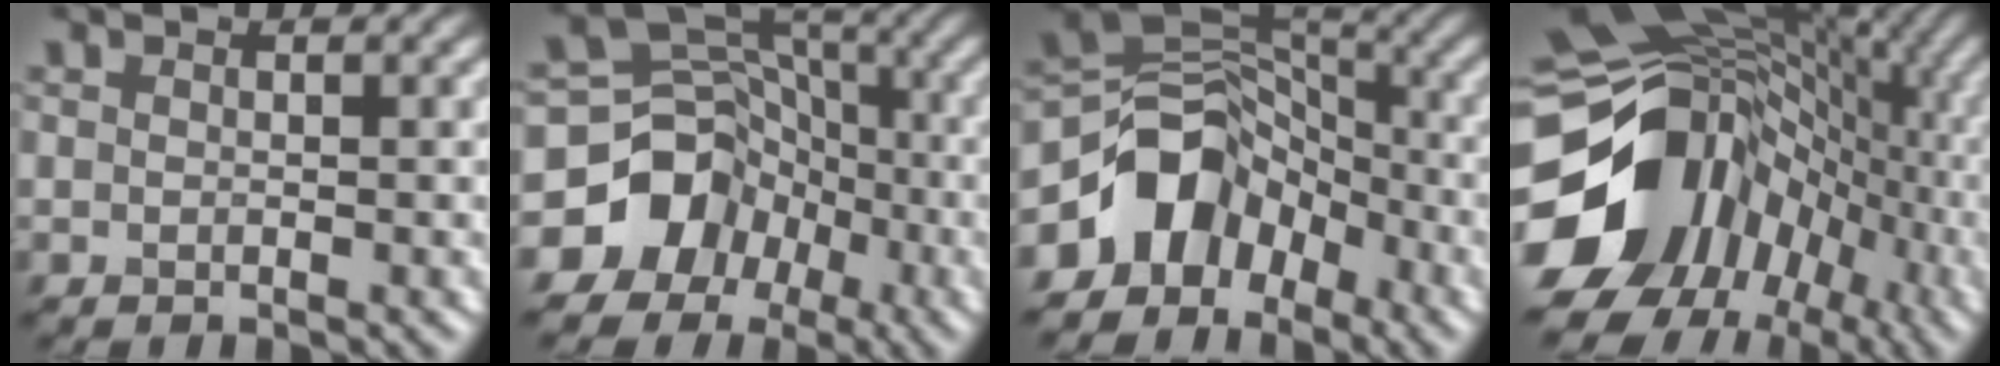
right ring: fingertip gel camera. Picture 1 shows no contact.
{"total": 10.0, "force": [-4.6, 8.5, 2.4], "torque": [-0.035, 0.002, -0.098]}
{"total": 7.5, "force": [-3.9, 5.5, 3.2], "torque": [-0.035, 0.008, -0.083]}
{"total": 17.3, "force": [-2.6, 14.3, 9.4], "torque": [-0.177, -0.002, -0.044]}